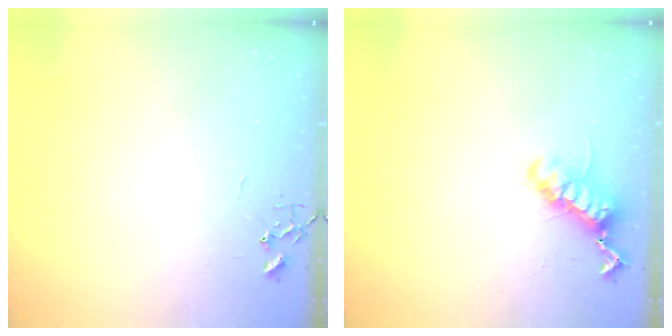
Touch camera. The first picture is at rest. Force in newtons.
{"total": 11.8, "press": 11.8, "slide": 1.2}